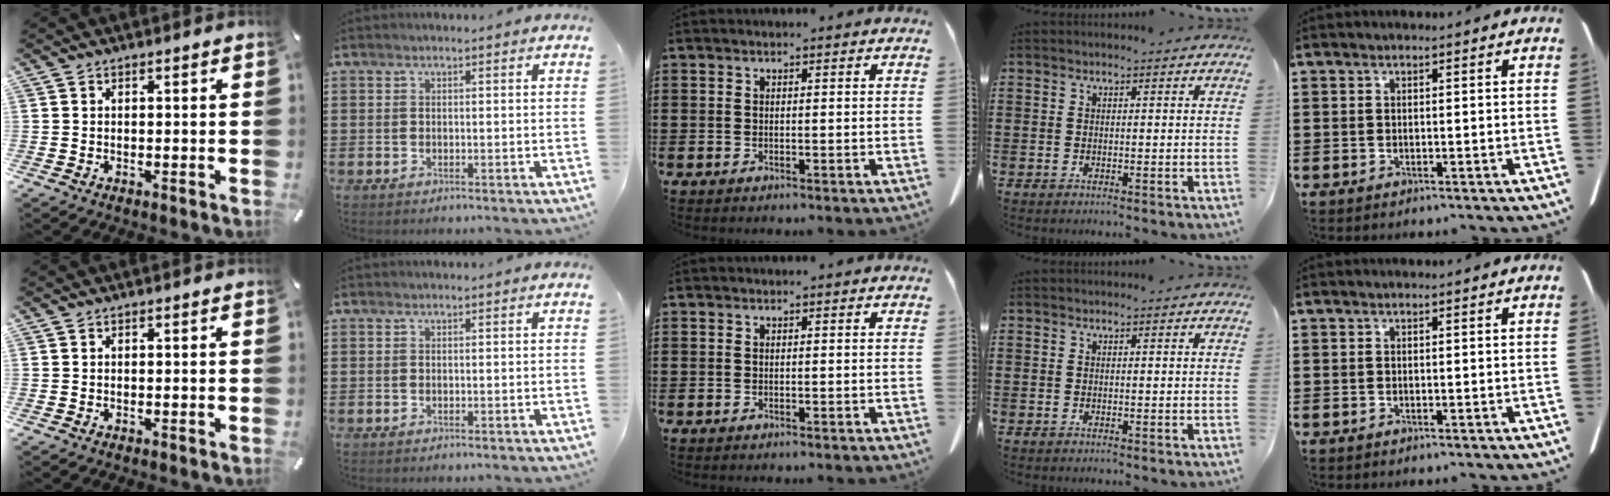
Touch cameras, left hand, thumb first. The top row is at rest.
{}